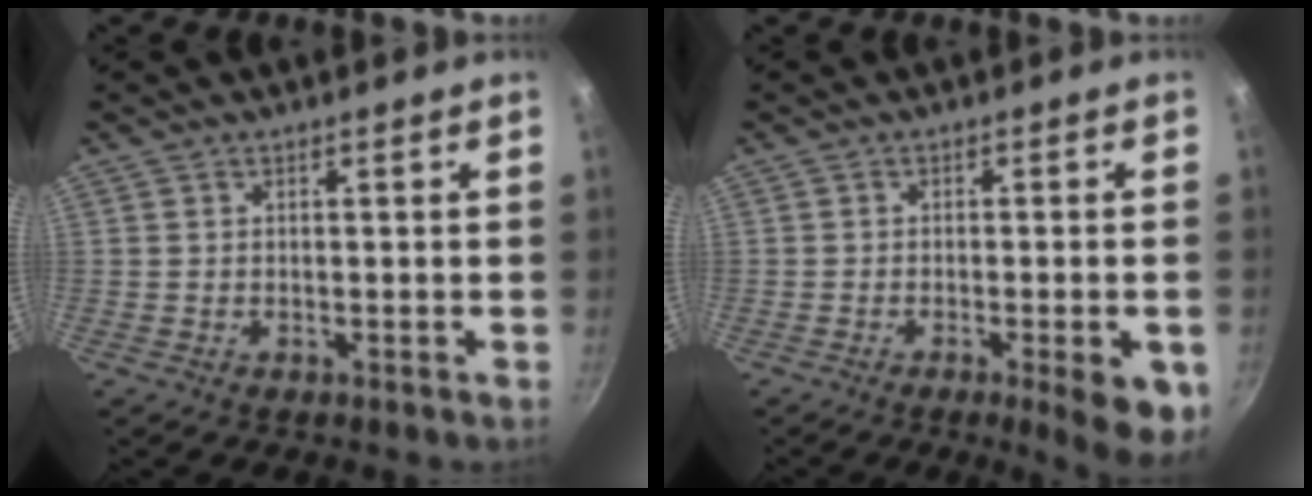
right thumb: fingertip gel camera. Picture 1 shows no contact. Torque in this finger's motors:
{"motor_torque": [1.12, 1.57, 0.60, -0.66, 0.22]}